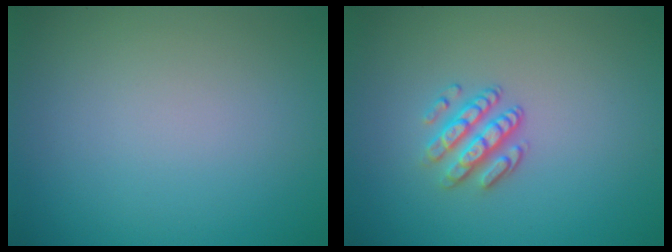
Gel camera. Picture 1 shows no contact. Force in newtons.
{"total": 2.9, "press": 2.3, "slide": 1.6}